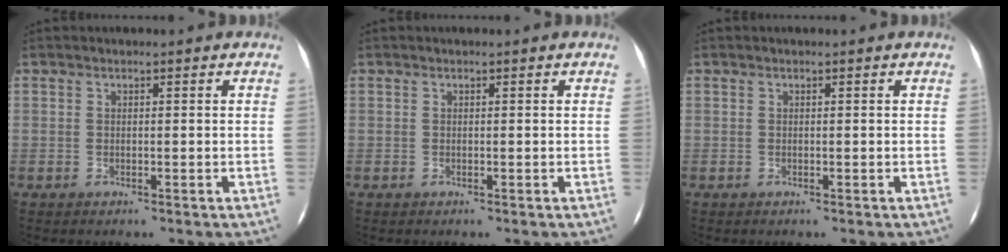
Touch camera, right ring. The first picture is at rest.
{"total": 0.0}
{"total": 0.0}